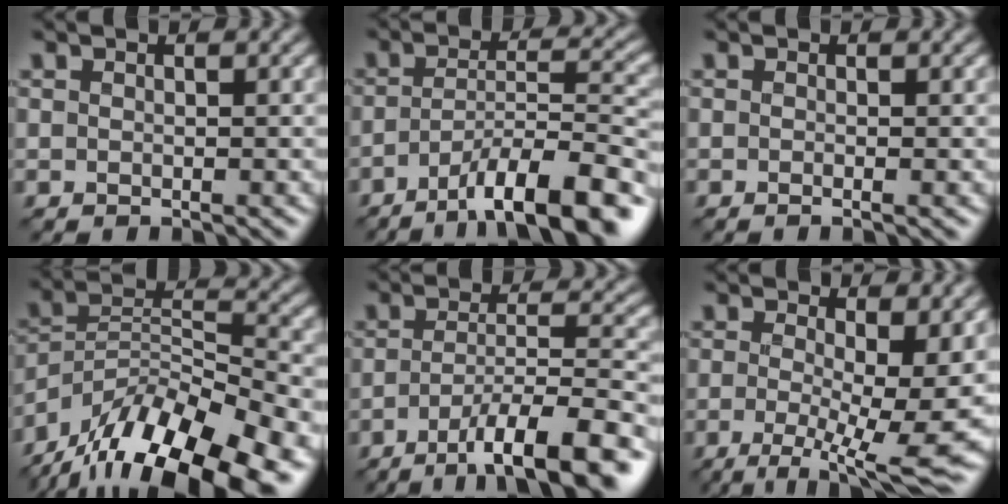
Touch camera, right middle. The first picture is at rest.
{"total": 10.8, "force": [-6.8, 2.8, 7.9], "torque": [-0.117, 0.010, -0.111]}
{"total": 0.7, "force": [-0.3, 0.2, 0.7], "torque": [-0.010, -0.008, -0.006]}
{"total": 16.1, "force": [-11.9, 5.4, 9.4], "torque": [-0.192, 0.004, -0.198]}
{"total": 10.0, "force": [-5.6, 2.5, 7.9], "torque": [-0.119, 0.003, -0.086]}
{"total": 10.8, "force": [-1.5, 3.5, 10.1], "torque": [-0.159, -0.012, -0.011]}